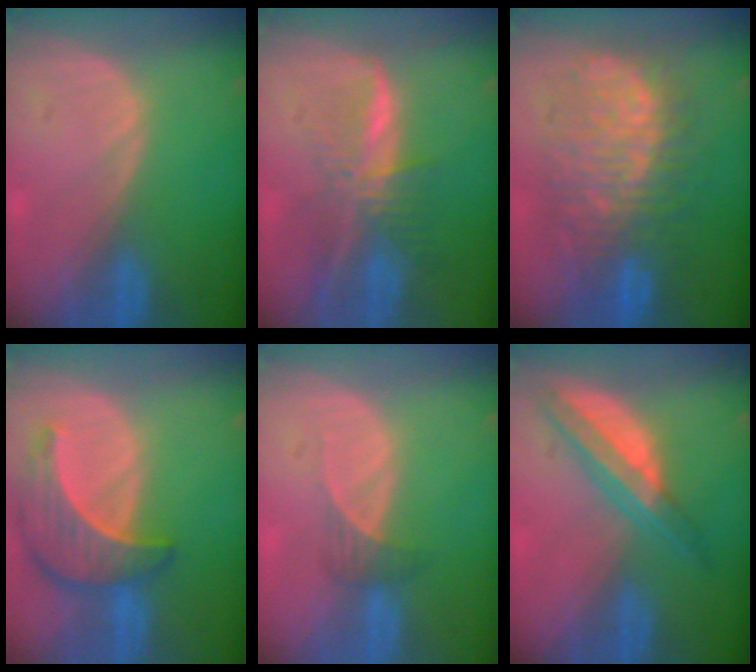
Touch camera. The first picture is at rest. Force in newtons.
{"total": 7.9, "press": 6.7, "slide": 4.3}
{"total": 12.3, "press": 12.2, "slide": 1.3}
{"total": 8.9, "press": 8.0, "slide": 3.7}
{"total": 2.1, "press": 1.9, "slide": 0.9}
{"total": 6.8, "press": 5.8, "slide": 3.4}